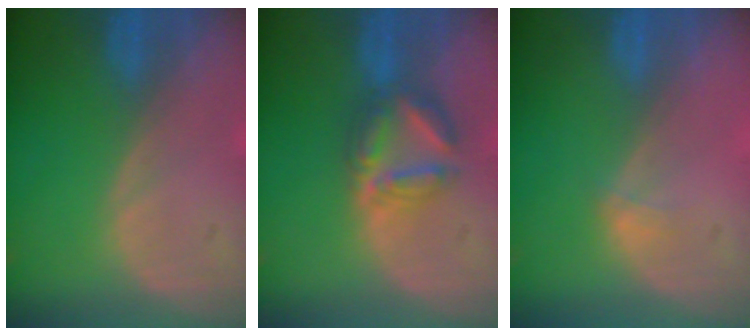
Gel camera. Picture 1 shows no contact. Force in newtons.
{"total": 5.8, "press": 5.7, "slide": 0.5}
{"total": 1.3, "press": 0.9, "slide": 0.9}